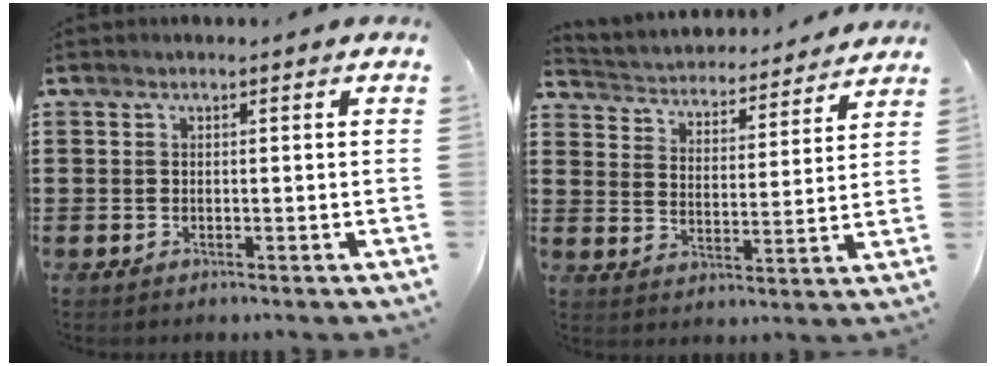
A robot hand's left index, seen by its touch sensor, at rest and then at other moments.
{"total": 3.2, "force": [3.2, 0.2, -0.3], "torque": [-0.018, -0.033, 0.046]}